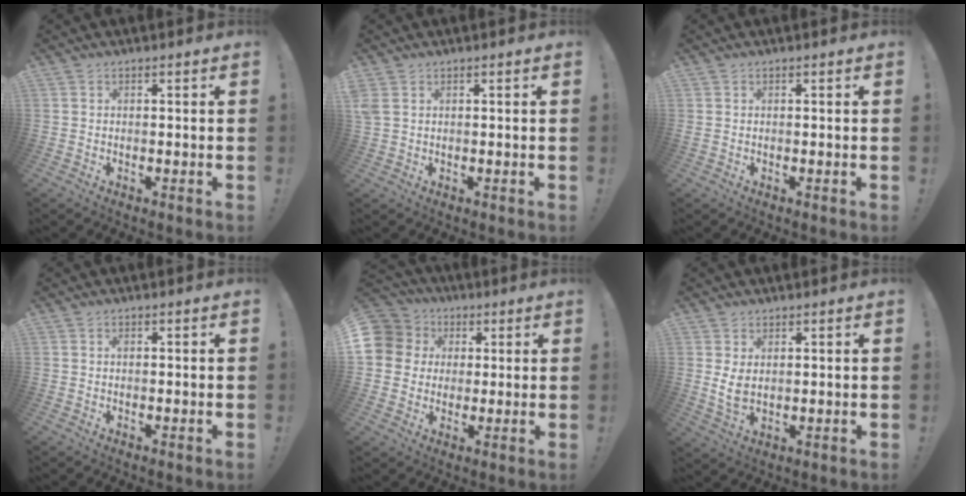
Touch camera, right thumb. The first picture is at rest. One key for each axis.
{"total": 2.6, "fx": 1.0, "fy": 1.4, "fz": 2.0, "tx": -0.048, "ty": 0.001, "tz": 0.020}
{"total": 0.0}
{"total": 0.0}
{"total": 10.7, "fx": 1.9, "fy": 9.8, "fz": 3.7, "tx": -0.073, "ty": -0.002, "tz": 0.039}
{"total": 5.3, "fx": 1.7, "fy": 3.0, "fz": 4.0, "tx": -0.060, "ty": -0.013, "tz": 0.032}